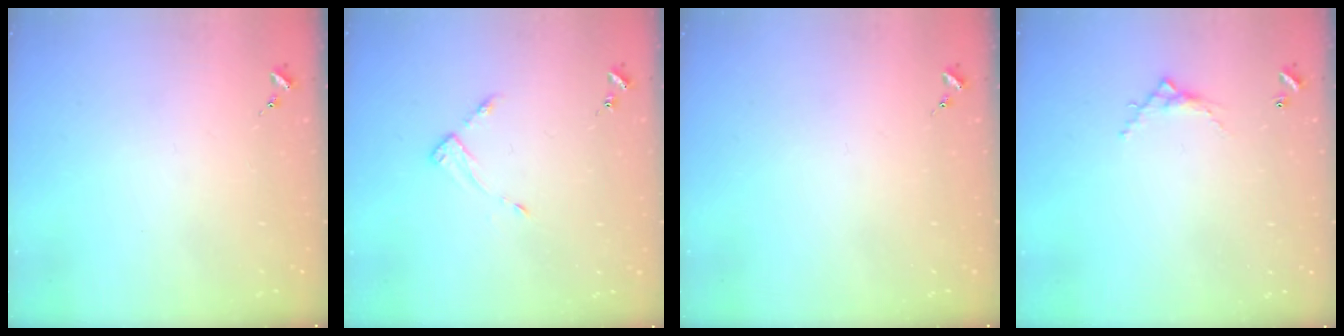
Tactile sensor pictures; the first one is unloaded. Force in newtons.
{"total": 4.1, "press": 4.1, "slide": 0.4}
{"total": 0.0}
{"total": 5.2, "press": 5.2, "slide": 0.2}